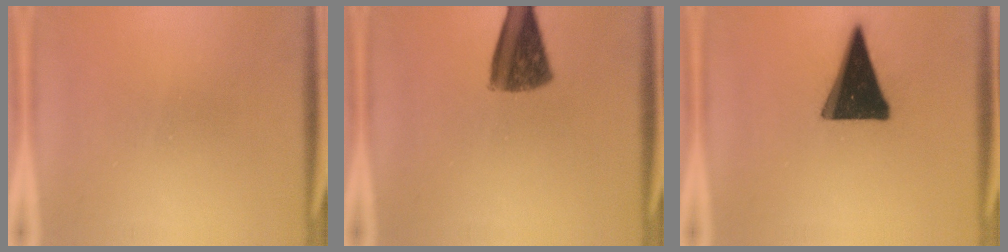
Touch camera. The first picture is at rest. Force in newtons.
{"total": 9.8}
{"total": 19.1}